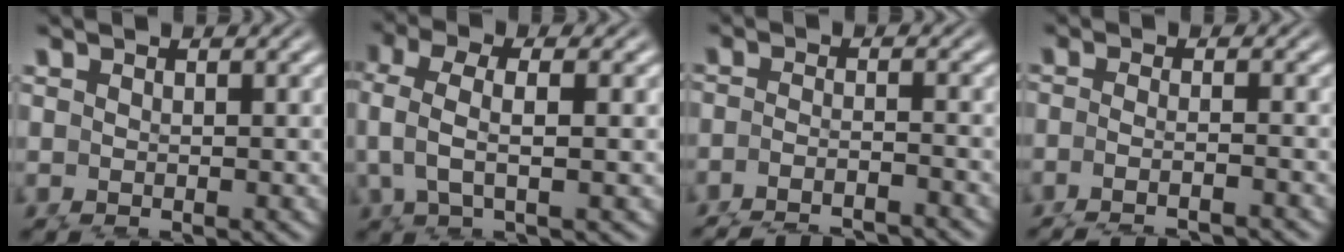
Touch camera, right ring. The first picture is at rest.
{"total": 4.4, "force": [2.4, 1.8, 3.2], "torque": [-0.075, 0.006, 0.039]}
{"total": 3.5, "force": [-3.2, 1.0, 1.1], "torque": [-0.030, -0.019, -0.040]}
{"total": 2.6, "force": [-2.0, 0.7, 1.5], "torque": [-0.051, -0.020, -0.019]}